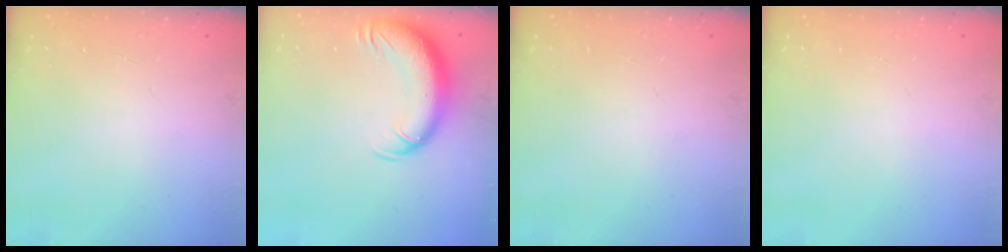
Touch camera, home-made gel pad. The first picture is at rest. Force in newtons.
{"total": 13.1, "press": 12.8, "slide": 3.1}
{"total": 0.0}
{"total": 0.0}